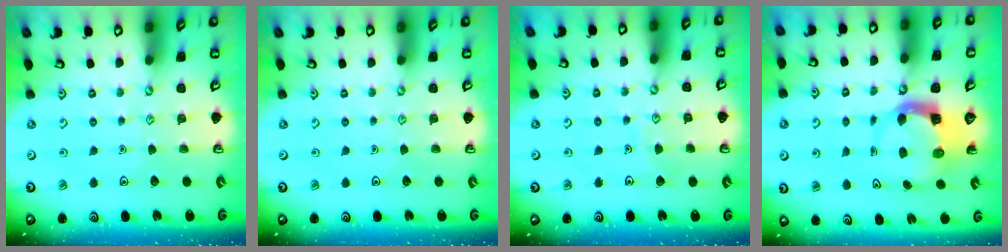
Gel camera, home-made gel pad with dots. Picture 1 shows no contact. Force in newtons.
{"total": 0.0}
{"total": 3.4, "press": 3.3, "slide": 0.3}
{"total": 3.8, "press": 3.8, "slide": 0.6}